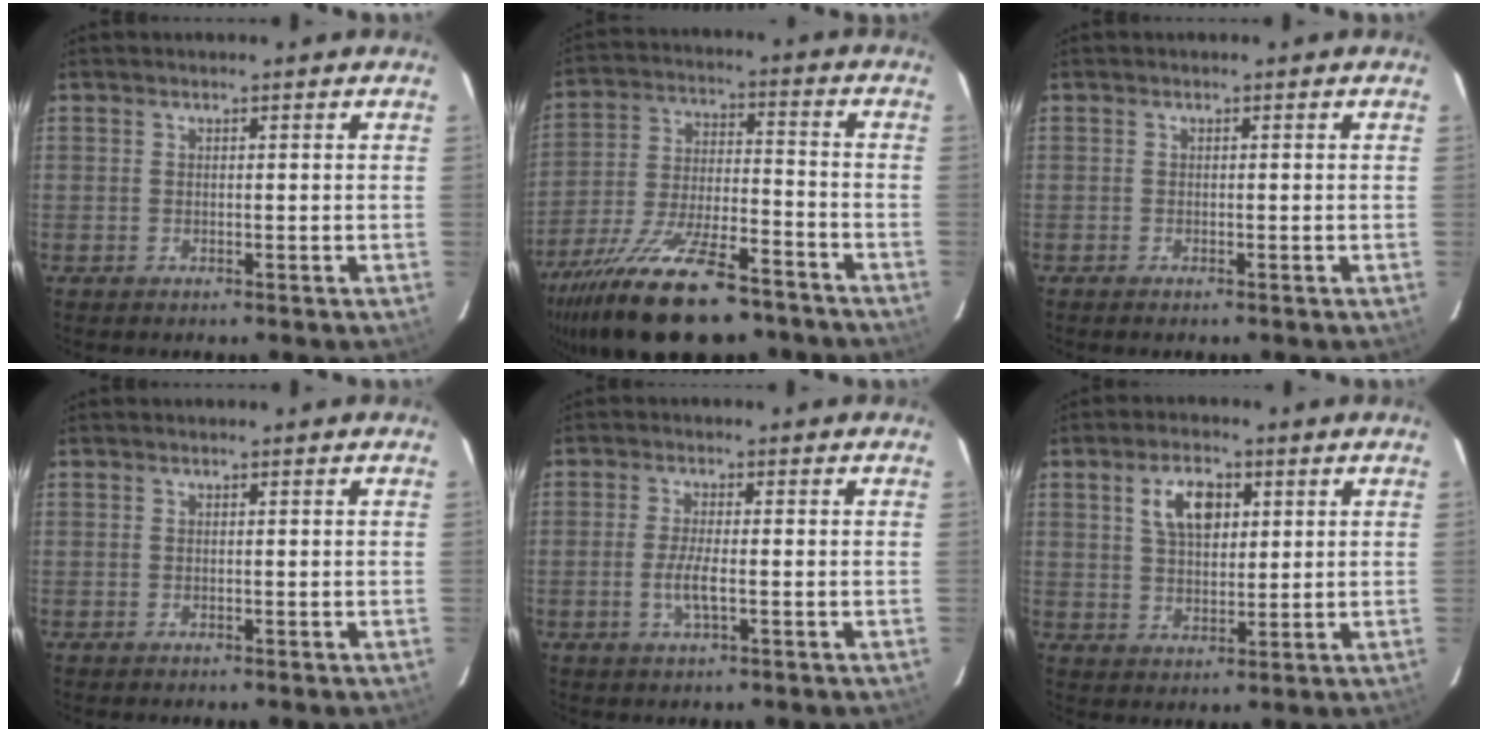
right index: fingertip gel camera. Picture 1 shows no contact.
{"total": 23.8, "force": [-17.9, 7.6, 13.8], "torque": [-0.265, -0.044, -0.281]}
{"total": 0.6, "force": [-0.5, 0.0, 0.3], "torque": [-0.006, -0.002, -0.010]}
{"total": 0.0}
{"total": 4.7, "force": [-1.3, 0.7, 4.5], "torque": [-0.090, -0.007, -0.027]}
{"total": 7.2, "force": [2.7, 3.9, 5.5], "torque": [-0.099, 0.014, 0.052]}